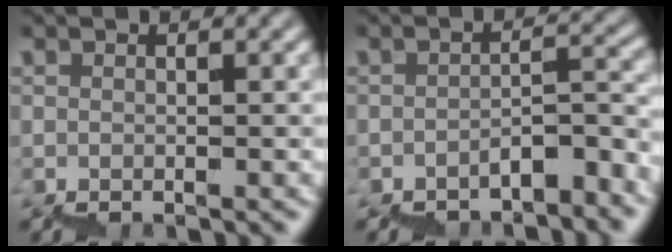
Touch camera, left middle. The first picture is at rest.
{"total": 3.7, "force": [-2.9, 1.0, 2.0], "torque": [-0.034, 0.014, -0.038]}